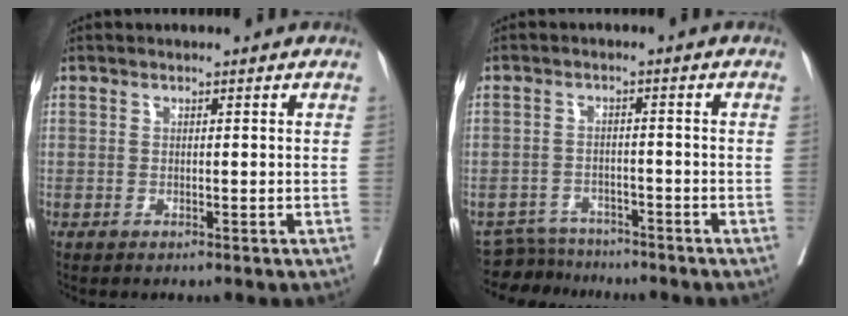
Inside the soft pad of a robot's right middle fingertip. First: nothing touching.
{"total": 5.2, "force": [-5.0, 1.2, -0.7], "torque": [0.011, 0.000, -0.086]}